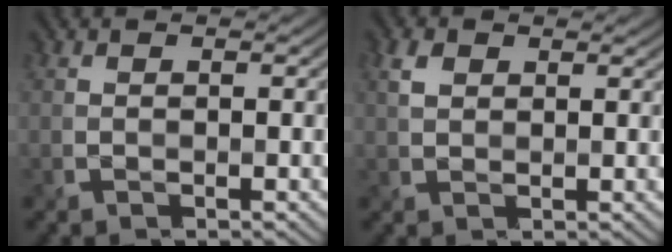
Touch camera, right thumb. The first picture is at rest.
{"total": 2.5, "force": [1.3, 1.6, 1.5], "torque": [-0.034, 0.004, 0.022]}